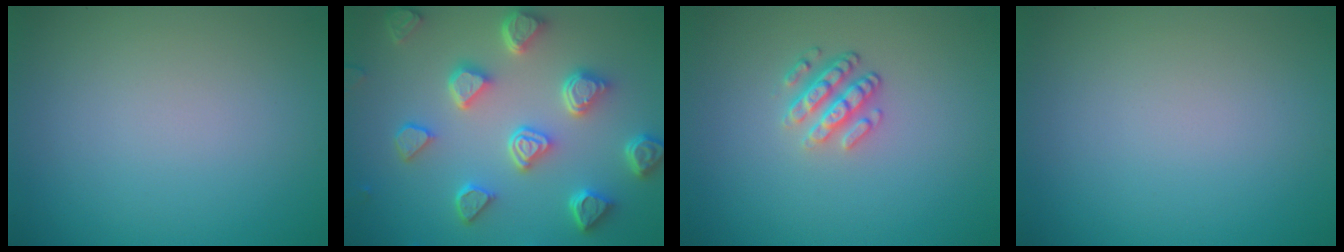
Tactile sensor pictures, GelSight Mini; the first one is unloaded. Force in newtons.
{"total": 6.6, "press": 5.2, "slide": 3.9}
{"total": 2.8, "press": 2.3, "slide": 1.5}
{"total": 0.0}